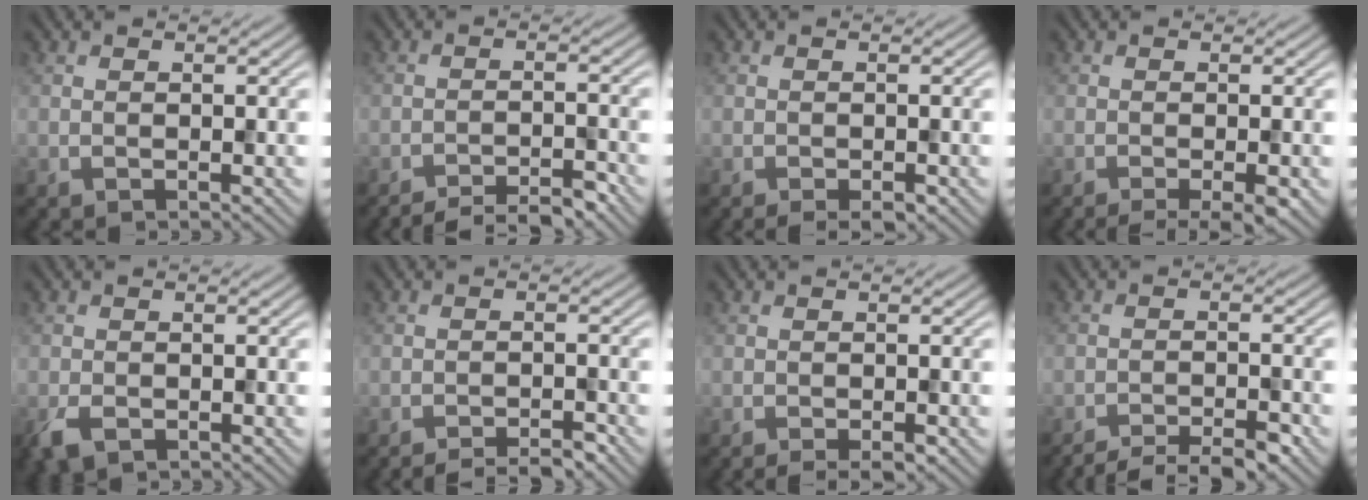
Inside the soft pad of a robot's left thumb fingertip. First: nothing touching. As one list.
[{"total": 5.6, "force": [-5.0, 0.8, 2.3], "torque": [-0.035, 0.008, -0.077]}, {"total": 2.0, "force": [-1.4, 0.7, 1.3], "torque": [-0.020, -0.002, -0.017]}, {"total": 3.4, "force": [-2.0, 0.5, 2.7], "torque": [-0.036, 0.002, -0.031]}, {"total": 2.8, "force": [-1.4, 1.8, 1.7], "torque": [-0.045, -0.013, -0.030]}, {"total": 3.4, "force": [-3.0, 0.2, 1.6], "torque": [-0.023, 0.006, -0.047]}, {"total": 2.1, "force": [-1.5, 0.5, 1.4], "torque": [-0.021, -0.001, -0.019]}, {"total": 6.1, "force": [-5.4, 1.1, 2.7], "torque": [-0.043, 0.000, -0.078]}]